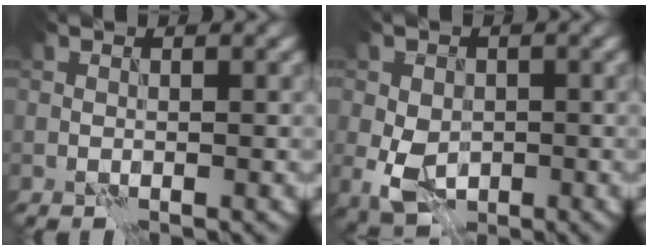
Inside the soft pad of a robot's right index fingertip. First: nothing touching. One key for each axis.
{"total": 5.1, "fx": -0.8, "fy": 3.8, "fz": 3.3, "tx": -0.070, "ty": -0.008, "tz": -0.018}